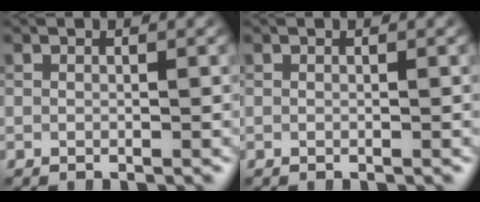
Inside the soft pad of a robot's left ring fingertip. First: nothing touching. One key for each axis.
{"total": 0.0}